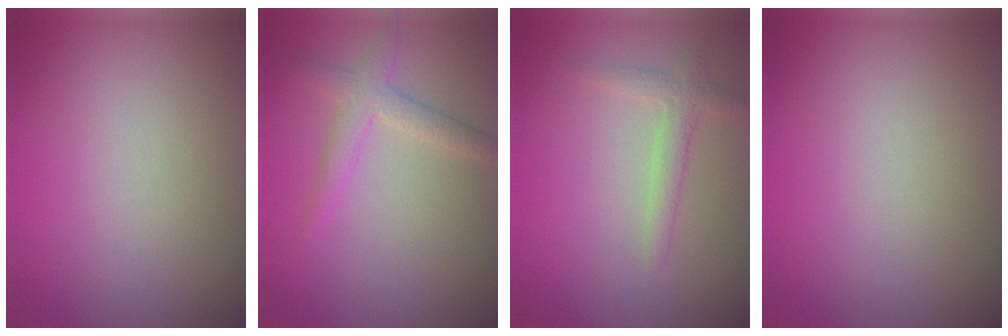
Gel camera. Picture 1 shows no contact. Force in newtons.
{"total": 2.6, "press": 2.6, "slide": 0.1}
{"total": 2.0, "press": 2.0, "slide": 0.2}
{"total": 0.0}